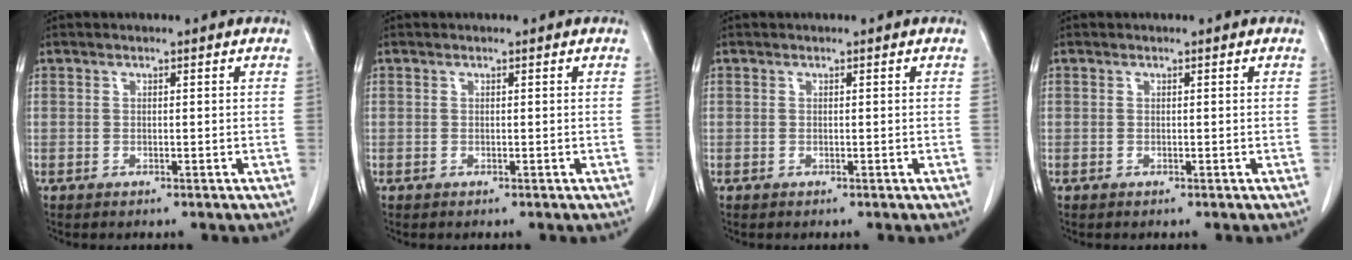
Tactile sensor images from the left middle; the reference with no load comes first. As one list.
[{"total": 0.0}, {"total": 0.0}, {"total": 0.0}]